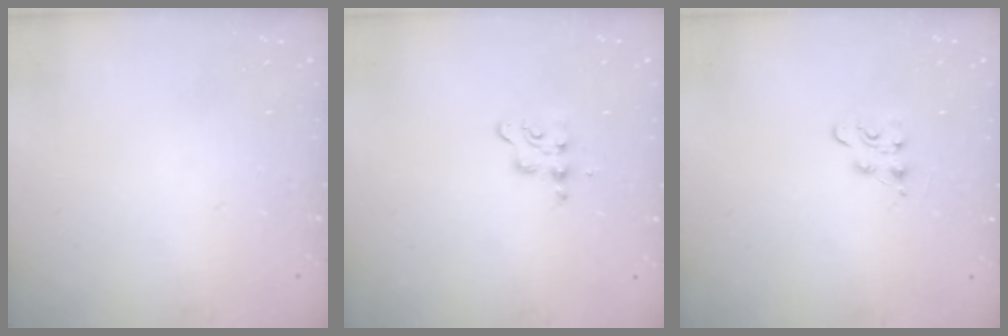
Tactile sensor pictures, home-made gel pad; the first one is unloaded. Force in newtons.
{"total": 6.2, "press": 6.1, "slide": 0.6}
{"total": 5.8, "press": 5.8, "slide": 0.6}